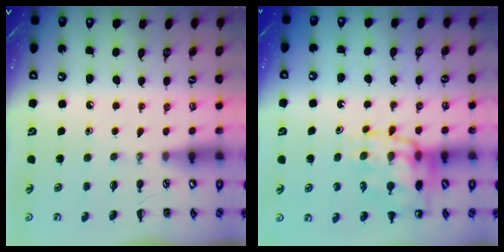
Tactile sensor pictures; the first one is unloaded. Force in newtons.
{"total": 19.8, "press": 19.4, "slide": 4.1}